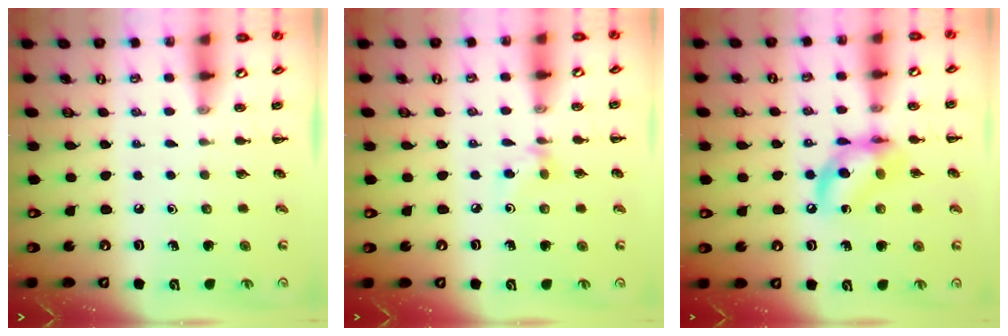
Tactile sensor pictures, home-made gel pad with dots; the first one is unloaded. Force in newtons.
{"total": 4.5, "press": 4.3, "slide": 1.2}
{"total": 12.1, "press": 11.8, "slide": 2.8}